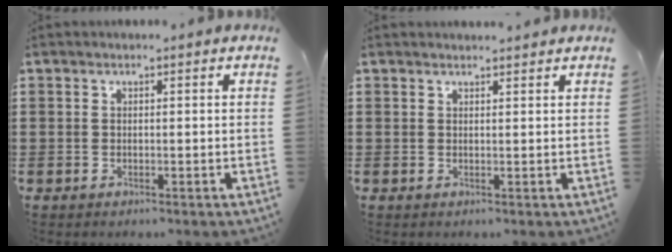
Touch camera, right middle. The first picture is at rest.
{"total": 1.0, "force": [1.0, 0.0, 0.2], "torque": [0.003, -0.005, 0.017]}